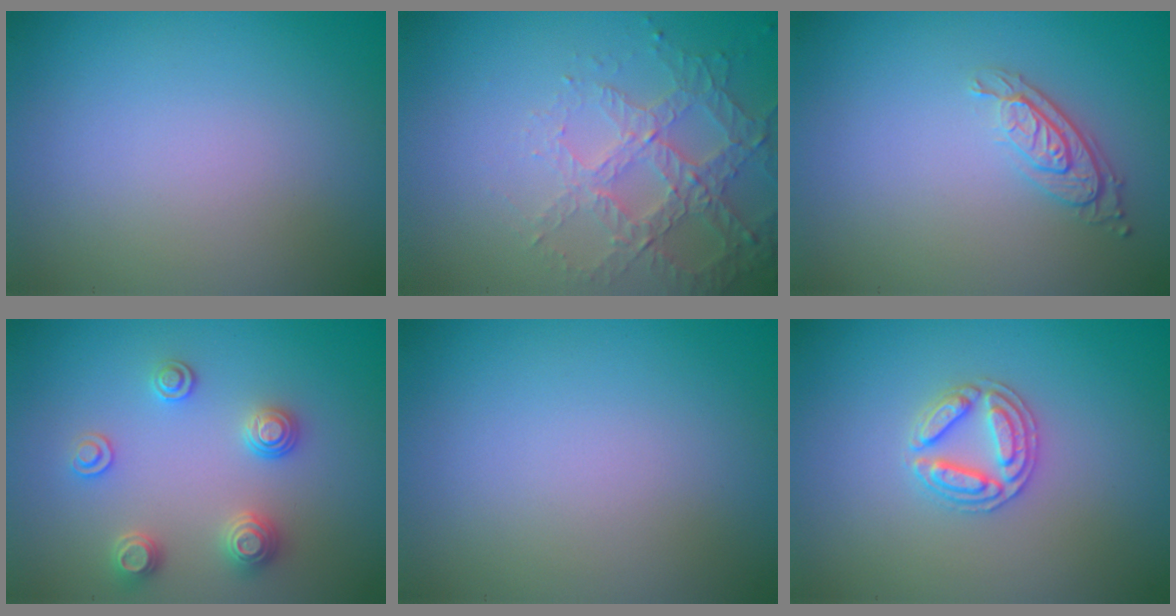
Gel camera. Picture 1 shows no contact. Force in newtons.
{"total": 4.1, "press": 3.2, "slide": 2.5}
{"total": 2.9, "press": 2.2, "slide": 1.9}
{"total": 2.9, "press": 2.9, "slide": 0.2}
{"total": 0.0}
{"total": 2.8, "press": 2.7, "slide": 0.5}